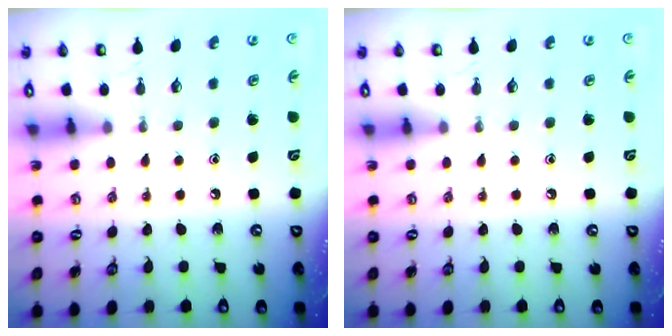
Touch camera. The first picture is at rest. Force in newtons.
{"total": 0.0}